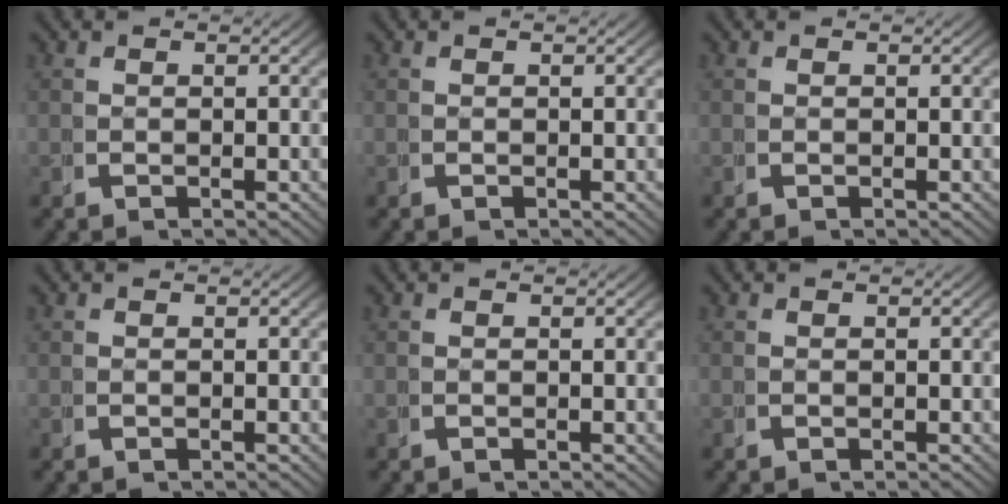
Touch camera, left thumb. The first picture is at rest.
{"total": 0.0}
{"total": 0.0}
{"total": 0.0}
{"total": 0.0}
{"total": 0.0}